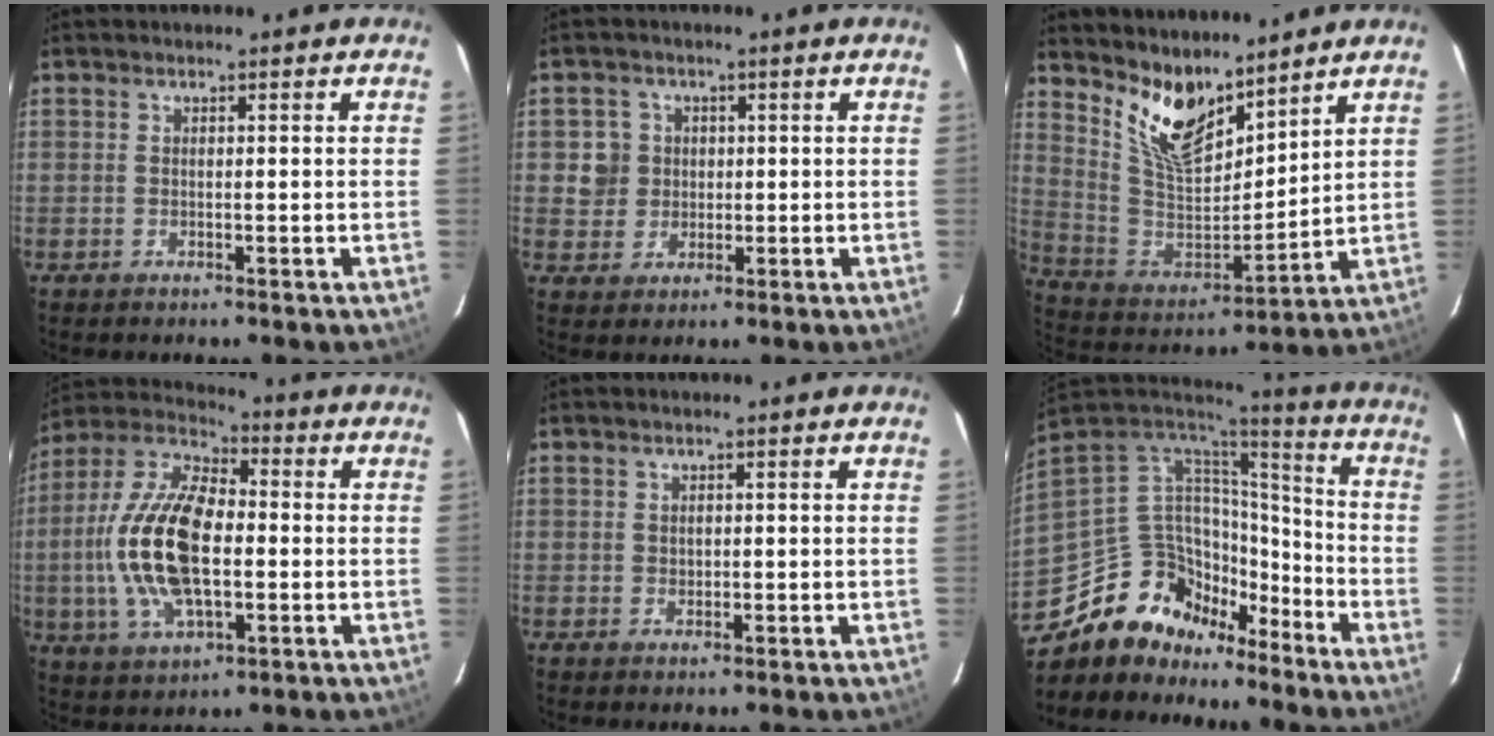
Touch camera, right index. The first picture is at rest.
{"total": 4.5, "force": [0.6, 4.5, 0.5], "torque": [0.001, 0.014, 0.013]}
{"total": 13.1, "force": [10.1, 4.8, 6.8], "torque": [-0.138, -0.016, 0.204]}
{"total": 18.8, "force": [-1.7, 9.0, 16.4], "torque": [-0.340, 0.007, -0.033]}
{"total": 0.8, "force": [0.1, 0.8, 0.3], "torque": [-0.002, 0.001, 0.004]}
{"total": 17.2, "force": [-11.9, 10.7, 6.5], "torque": [-0.143, 0.030, -0.195]}